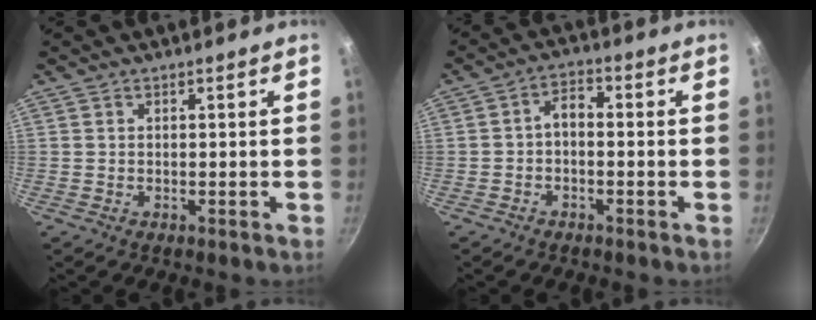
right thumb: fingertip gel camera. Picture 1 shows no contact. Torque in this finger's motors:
{"motor_torque": [0.46, 1.02, 0.62, 0.29, 0.01]}